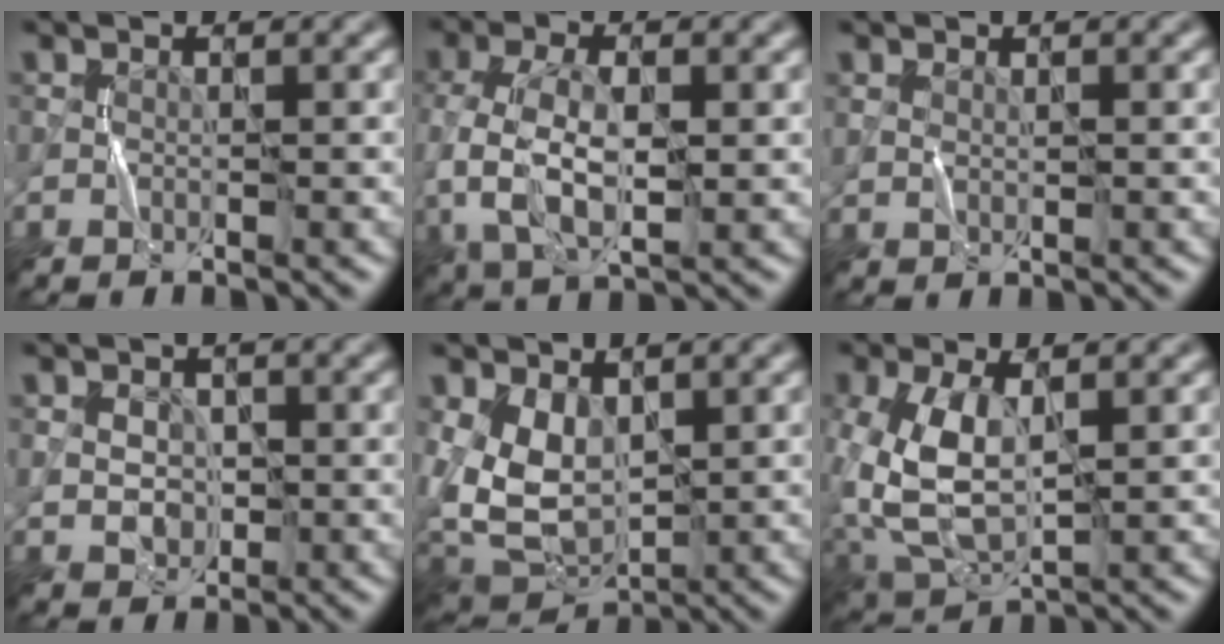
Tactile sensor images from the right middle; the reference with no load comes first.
{"total": 7.3, "force": [-0.7, 3.9, 6.1], "torque": [-0.140, -0.003, -0.012]}
{"total": 1.2, "force": [0.4, 0.8, 0.9], "torque": [-0.021, -0.003, 0.014]}
{"total": 2.4, "force": [0.1, 1.9, 1.4], "torque": [-0.023, -0.002, 0.002]}
{"total": 7.3, "force": [1.2, 4.8, 5.4], "torque": [-0.120, -0.012, 0.025]}
{"total": 8.1, "force": [0.4, 4.5, 6.7], "torque": [-0.167, -0.003, 0.011]}